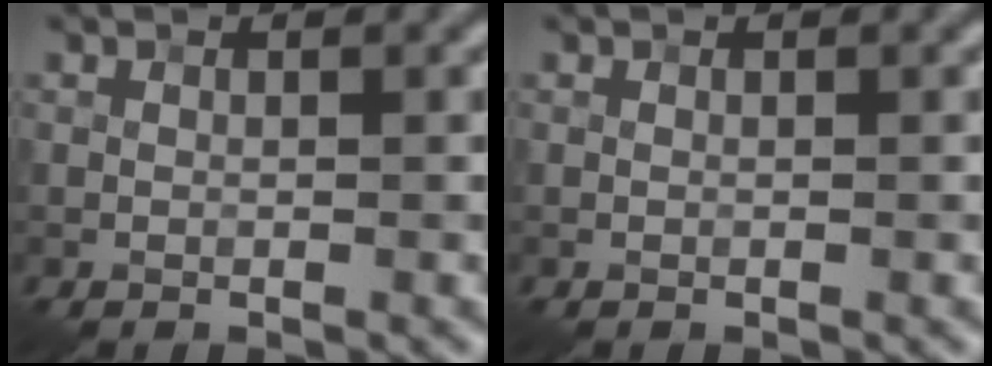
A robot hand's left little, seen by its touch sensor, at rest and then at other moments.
{"total": 0.0}